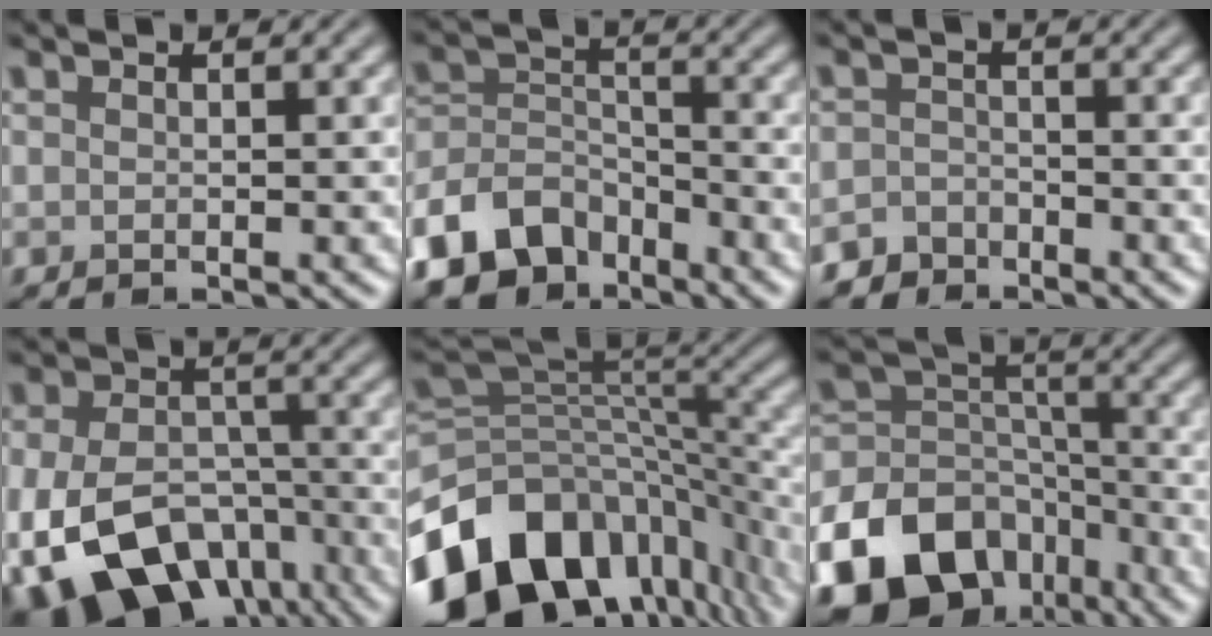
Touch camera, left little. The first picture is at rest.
{"total": 8.5, "force": [-6.1, 4.9, 3.1], "torque": [-0.048, -0.001, -0.125]}
{"total": 2.9, "force": [-2.5, 1.5, -0.1], "torque": [0.016, 0.002, -0.048]}
{"total": 14.4, "force": [-6.8, 9.5, 8.4], "torque": [-0.154, -0.034, -0.101]}
{"total": 15.1, "force": [-7.1, 9.9, 9.0], "torque": [-0.198, -0.004, -0.114]}
{"total": 18.5, "force": [-10.7, 13.3, 7.0], "torque": [-0.168, -0.043, -0.172]}